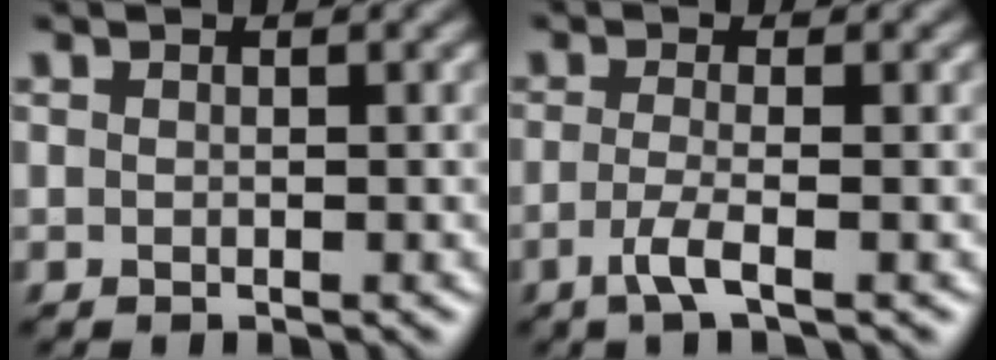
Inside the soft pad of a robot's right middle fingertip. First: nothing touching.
{"total": 2.6, "force": [-1.1, 0.6, 2.3], "torque": [-0.046, -0.004, -0.032]}